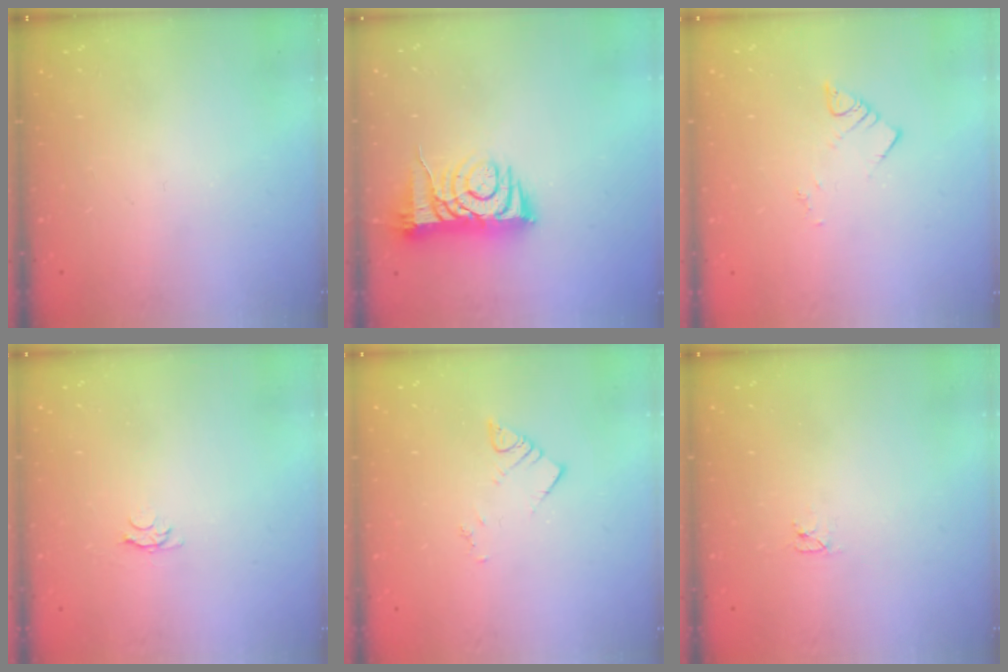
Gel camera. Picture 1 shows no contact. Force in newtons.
{"total": 8.4, "press": 8.3, "slide": 0.9}
{"total": 3.7, "press": 3.7, "slide": 0.5}
{"total": 3.3, "press": 3.2, "slide": 0.5}
{"total": 3.6, "press": 3.6, "slide": 0.1}
{"total": 2.6, "press": 2.6, "slide": 0.3}